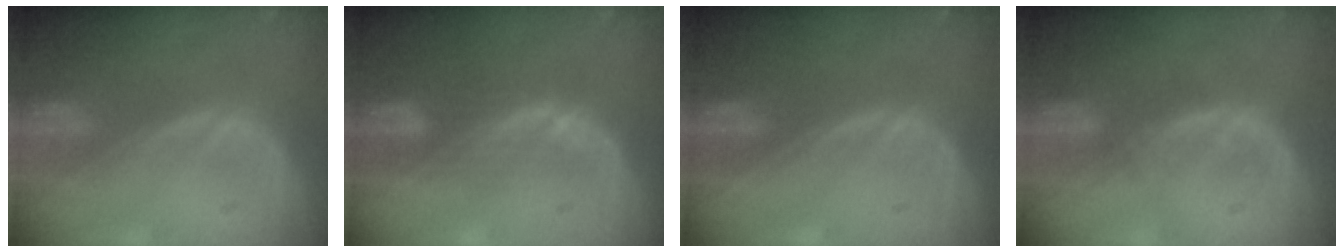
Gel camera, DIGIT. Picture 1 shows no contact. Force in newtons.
{"total": 3.4, "press": 3.4, "slide": 0.4}
{"total": 0.0}
{"total": 1.4, "press": 1.4, "slide": 0.2}